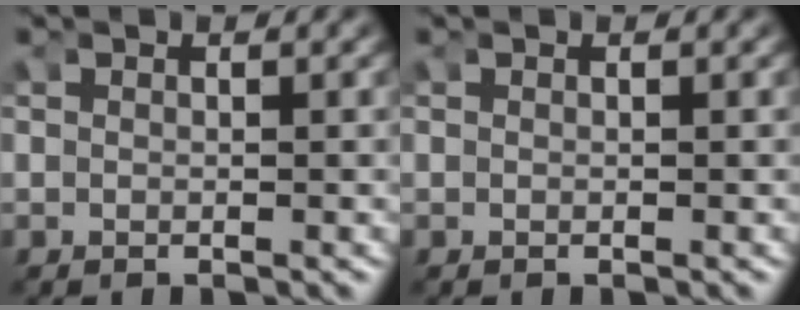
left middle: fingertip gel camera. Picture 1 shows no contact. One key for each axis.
{"total": 0.0}